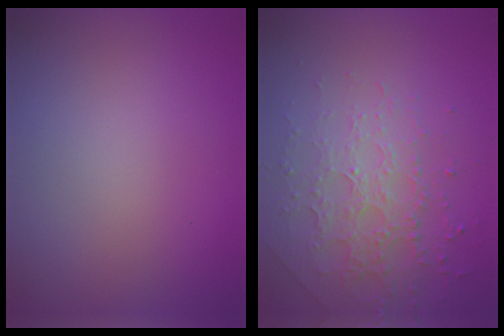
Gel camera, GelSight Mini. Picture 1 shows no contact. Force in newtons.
{"total": 3.0, "press": 2.8, "slide": 1.1}